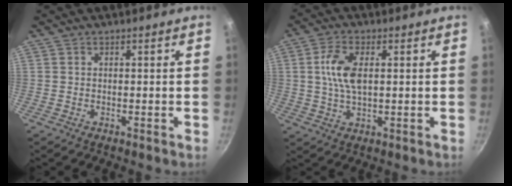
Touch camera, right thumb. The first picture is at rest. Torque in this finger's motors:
{"motor_torque": [1.35, 1.09, 1.10, -0.39, 0.12]}